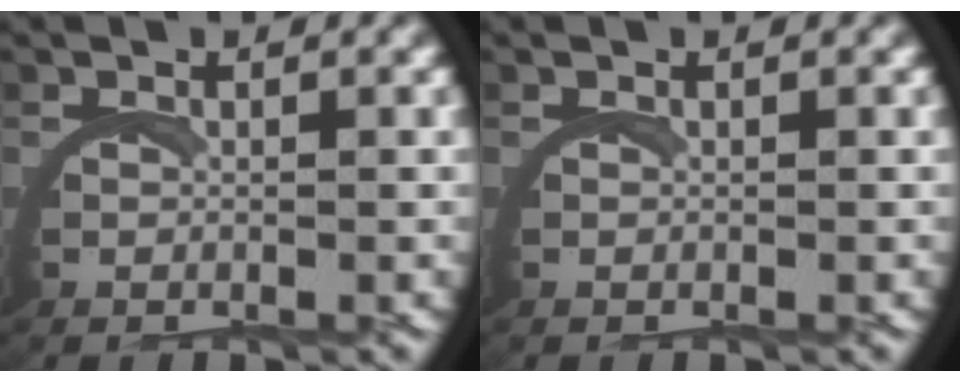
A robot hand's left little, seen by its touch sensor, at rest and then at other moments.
{"total": 0.0}